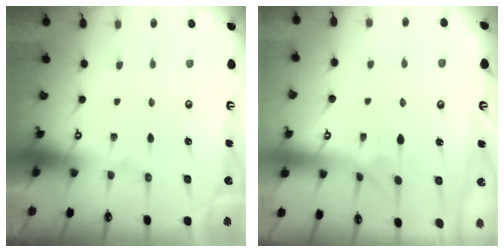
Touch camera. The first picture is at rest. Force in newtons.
{"total": 2.8, "press": 2.6, "slide": 0.9}